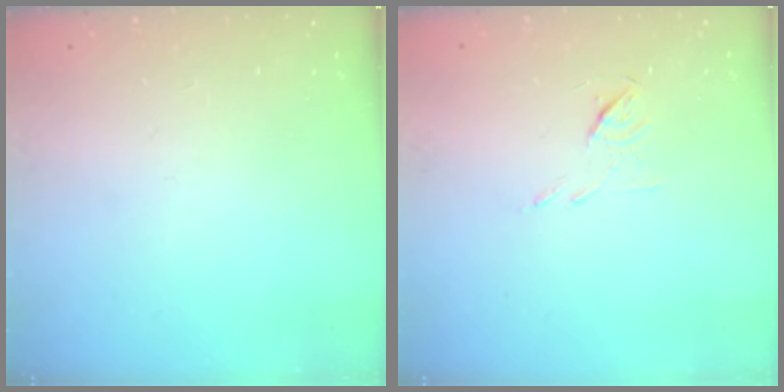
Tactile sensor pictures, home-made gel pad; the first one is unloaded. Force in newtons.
{"total": 4.8, "press": 4.7, "slide": 1.0}